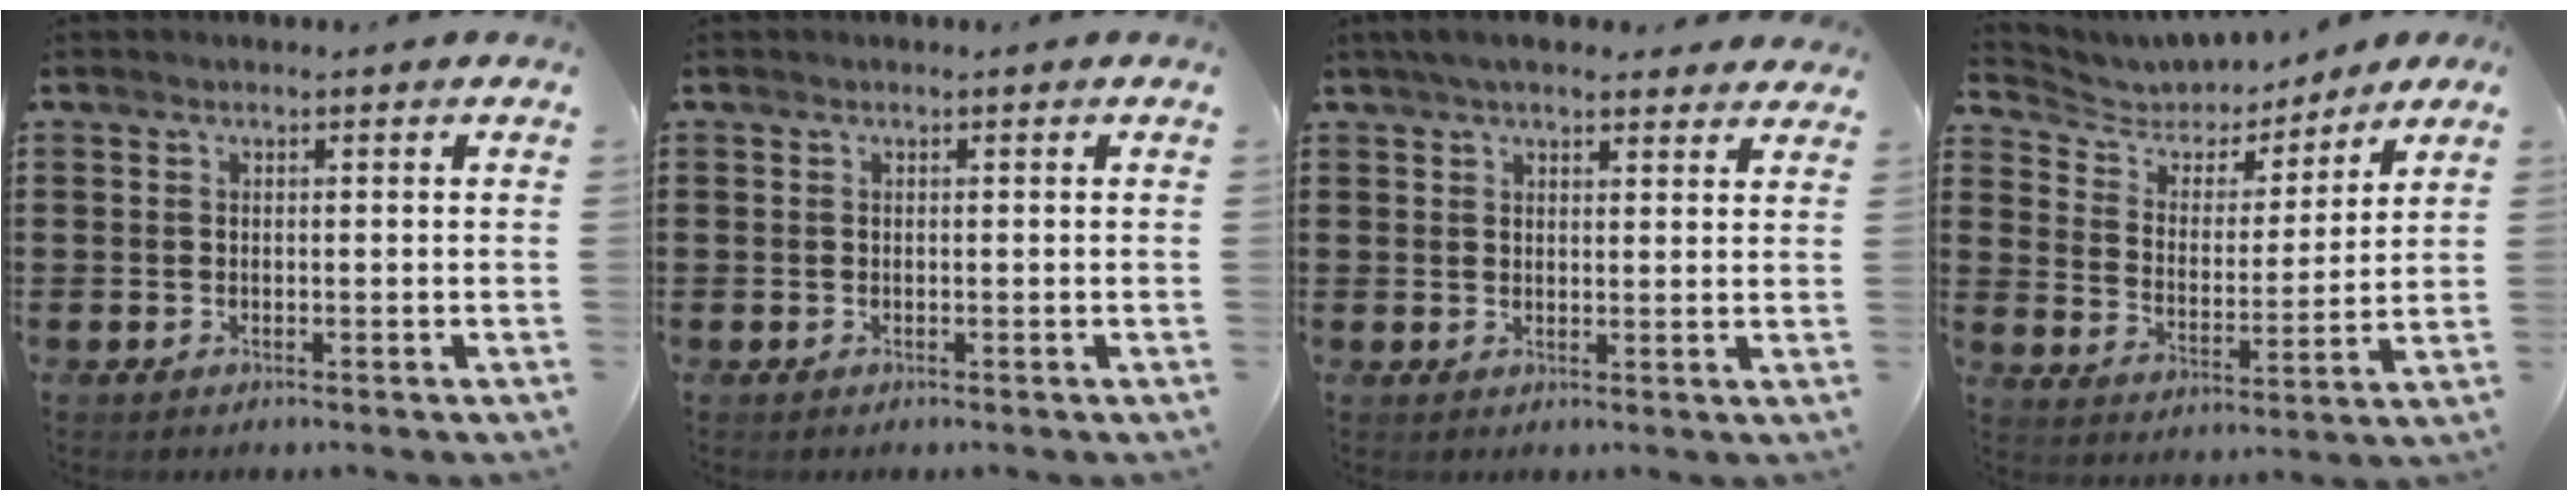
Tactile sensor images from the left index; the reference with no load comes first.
{"total": 0.0}
{"total": 4.3, "force": [3.6, 1.0, 2.0], "torque": [-0.047, -0.002, 0.068]}
{"total": 5.2, "force": [4.7, 2.2, 1.0], "torque": [-0.049, -0.023, 0.077]}